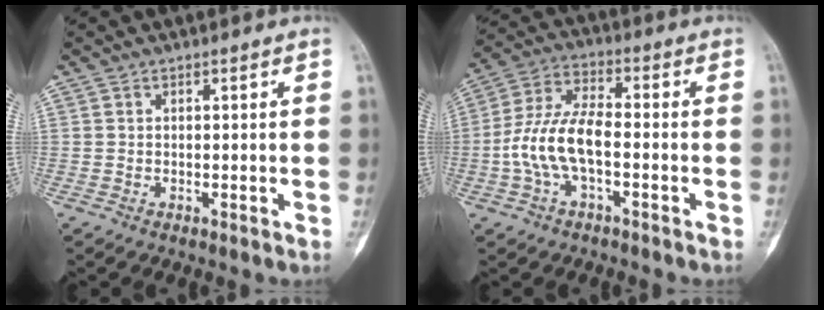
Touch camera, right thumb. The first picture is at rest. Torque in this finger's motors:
{"motor_torque": [0.27, 0.29, 0.84, -0.79, 0.32]}